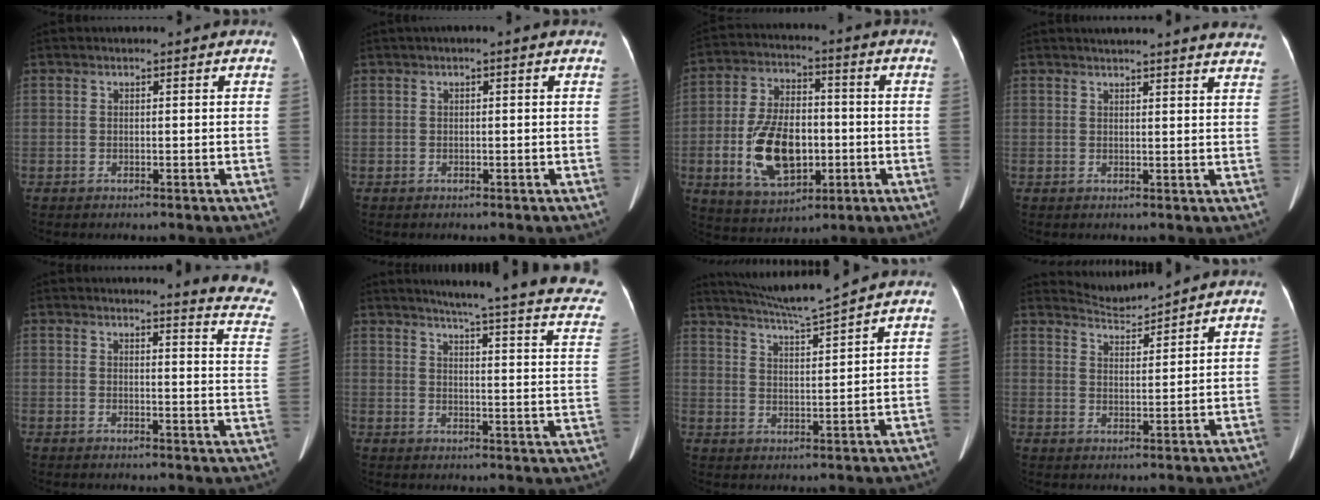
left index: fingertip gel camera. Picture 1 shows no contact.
{"total": 0.7, "force": [0.2, 0.0, 0.7], "torque": [-0.012, 0.006, 0.001]}
{"total": 13.5, "force": [-2.9, 7.5, 10.8], "torque": [-0.220, 0.006, -0.040]}
{"total": 16.4, "force": [15.4, 1.2, 5.4], "torque": [-0.066, -0.022, 0.170]}
{"total": 9.8, "force": [9.6, -0.3, 2.2], "torque": [-0.006, -0.089, 0.074]}
{"total": 21.6, "force": [18.2, 1.3, 11.6], "torque": [-0.150, -0.049, 0.198]}
{"total": 7.6, "force": [6.9, -1.9, 2.4], "torque": [-0.051, -0.004, 0.128]}
{"total": 3.7, "force": [3.5, -0.9, -0.8], "torque": [0.007, -0.005, 0.073]}